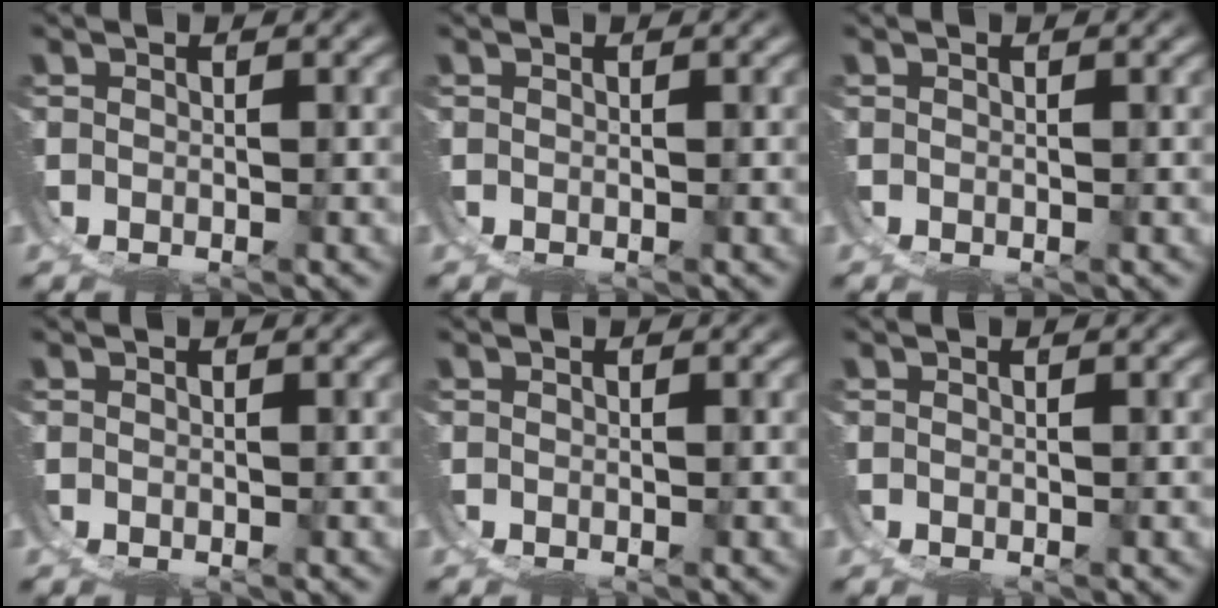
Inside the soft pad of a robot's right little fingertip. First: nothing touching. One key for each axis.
{"total": 0.0}
{"total": 0.0}
{"total": 0.0}
{"total": 0.0}
{"total": 0.0}